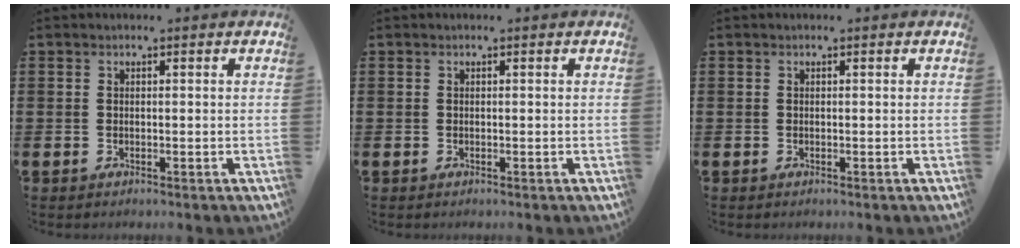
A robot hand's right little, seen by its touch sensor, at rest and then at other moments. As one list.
[{"total": 0.0}, {"total": 0.0}]